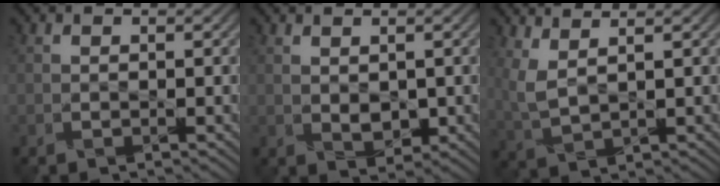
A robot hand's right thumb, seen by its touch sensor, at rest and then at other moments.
{"total": 1.9, "force": [0.4, 1.0, 1.5], "torque": [-0.032, -0.003, 0.013]}
{"total": 4.0, "force": [2.6, 1.2, 2.9], "torque": [-0.091, 0.005, 0.059]}